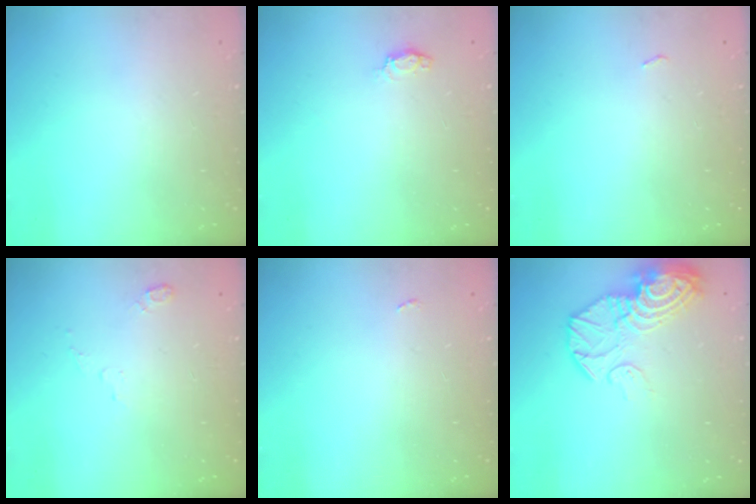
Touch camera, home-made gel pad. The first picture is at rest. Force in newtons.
{"total": 3.5, "press": 3.5, "slide": 0.3}
{"total": 2.7, "press": 2.3, "slide": 1.4}
{"total": 4.7, "press": 4.7, "slide": 0.5}
{"total": 2.2, "press": 2.2, "slide": 0.3}
{"total": 15.0, "press": 14.9, "slide": 1.7}